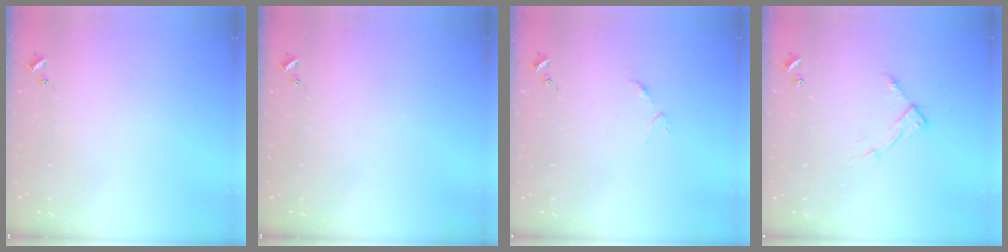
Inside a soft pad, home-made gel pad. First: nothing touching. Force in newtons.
{"total": 0.0}
{"total": 3.7, "press": 3.7, "slide": 0.3}
{"total": 8.1, "press": 8.1, "slide": 0.6}